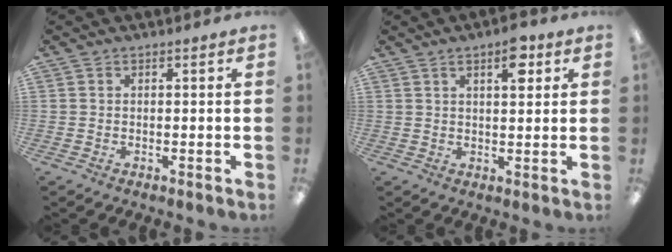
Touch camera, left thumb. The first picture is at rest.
{"total": 6.2, "force": [3.5, 2.6, 4.5], "torque": [-0.057, -0.010, 0.053]}